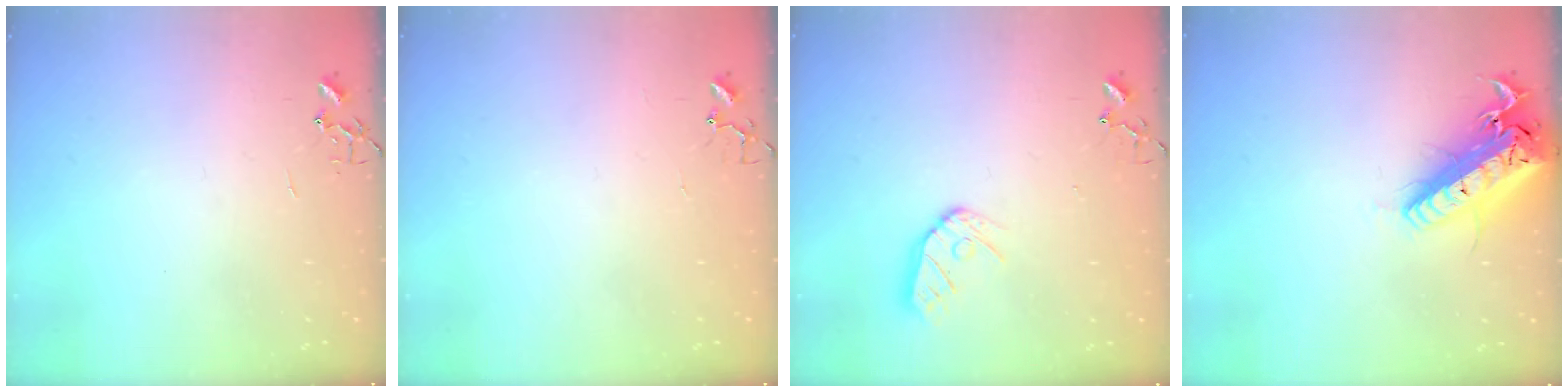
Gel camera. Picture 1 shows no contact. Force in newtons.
{"total": 5.5, "press": 5.5, "slide": 0.3}
{"total": 9.5, "press": 9.5, "slide": 0.8}
{"total": 21.7, "press": 21.3, "slide": 4.3}